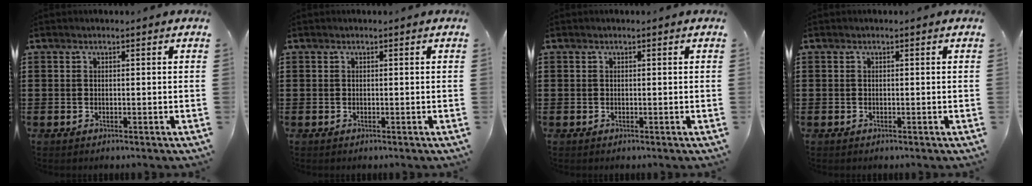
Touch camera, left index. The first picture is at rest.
{"total": 0.0}
{"total": 0.0}
{"total": 0.0}